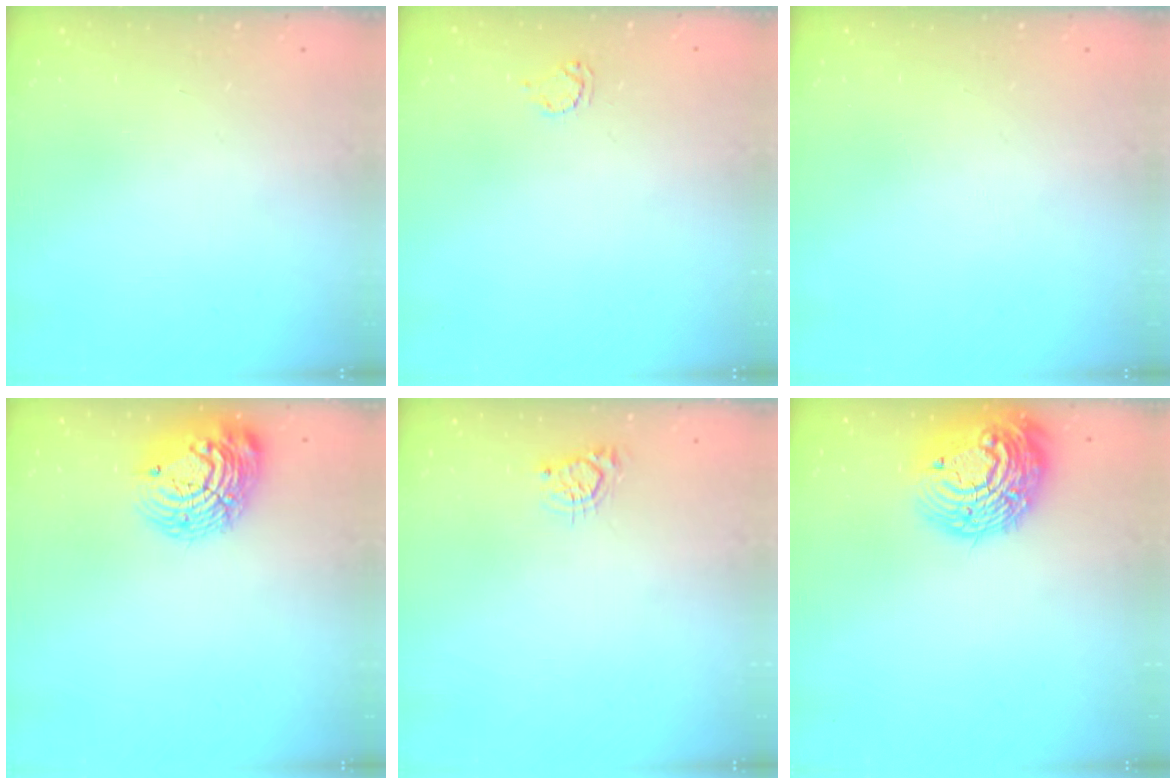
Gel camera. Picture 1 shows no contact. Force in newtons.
{"total": 2.9, "press": 2.9, "slide": 0.3}
{"total": 0.0}
{"total": 14.2, "press": 14.2, "slide": 0.8}
{"total": 2.5, "press": 2.5, "slide": 0.4}
{"total": 18.5, "press": 18.4, "slide": 1.5}